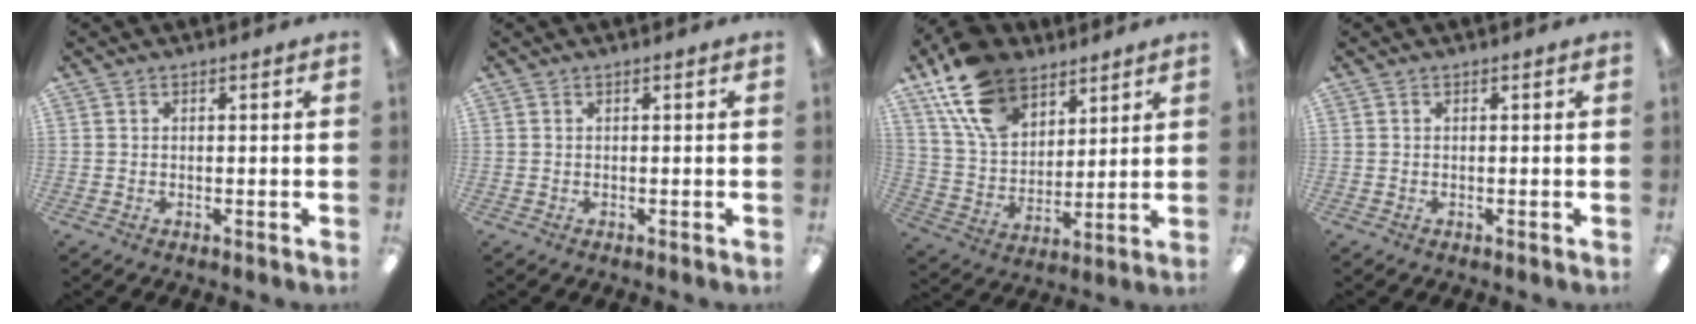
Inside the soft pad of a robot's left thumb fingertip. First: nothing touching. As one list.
[{"total": 0.0}, {"total": 17.7, "force": [11.1, 10.9, 8.5], "torque": [-0.176, -0.037, 0.213]}, {"total": 0.0}]